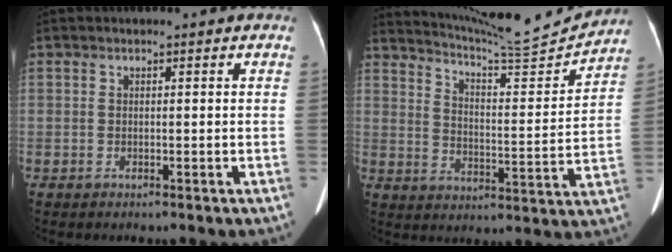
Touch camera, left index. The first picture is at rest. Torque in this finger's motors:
{"motor_torque": [0.05, -1.17, 0.00, 0.03]}